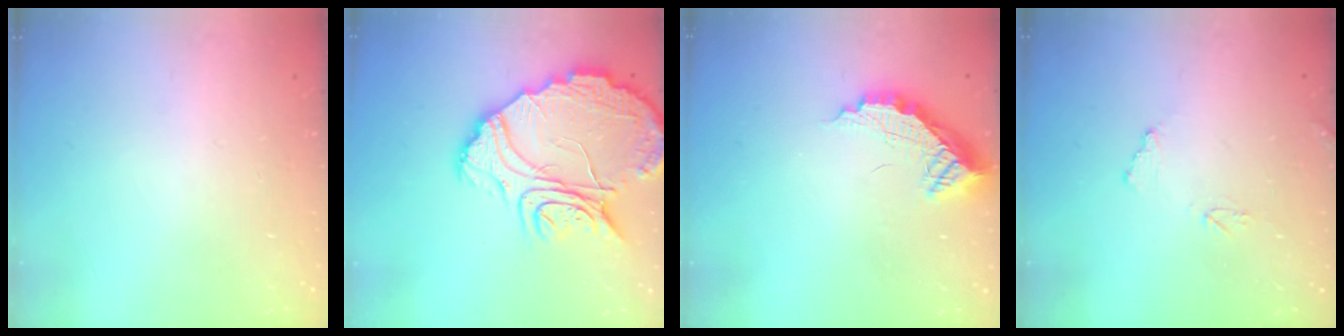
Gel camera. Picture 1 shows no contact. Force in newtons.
{"total": 17.6, "press": 17.5, "slide": 1.6}
{"total": 11.3, "press": 11.3, "slide": 1.1}
{"total": 8.0, "press": 8.0, "slide": 0.4}